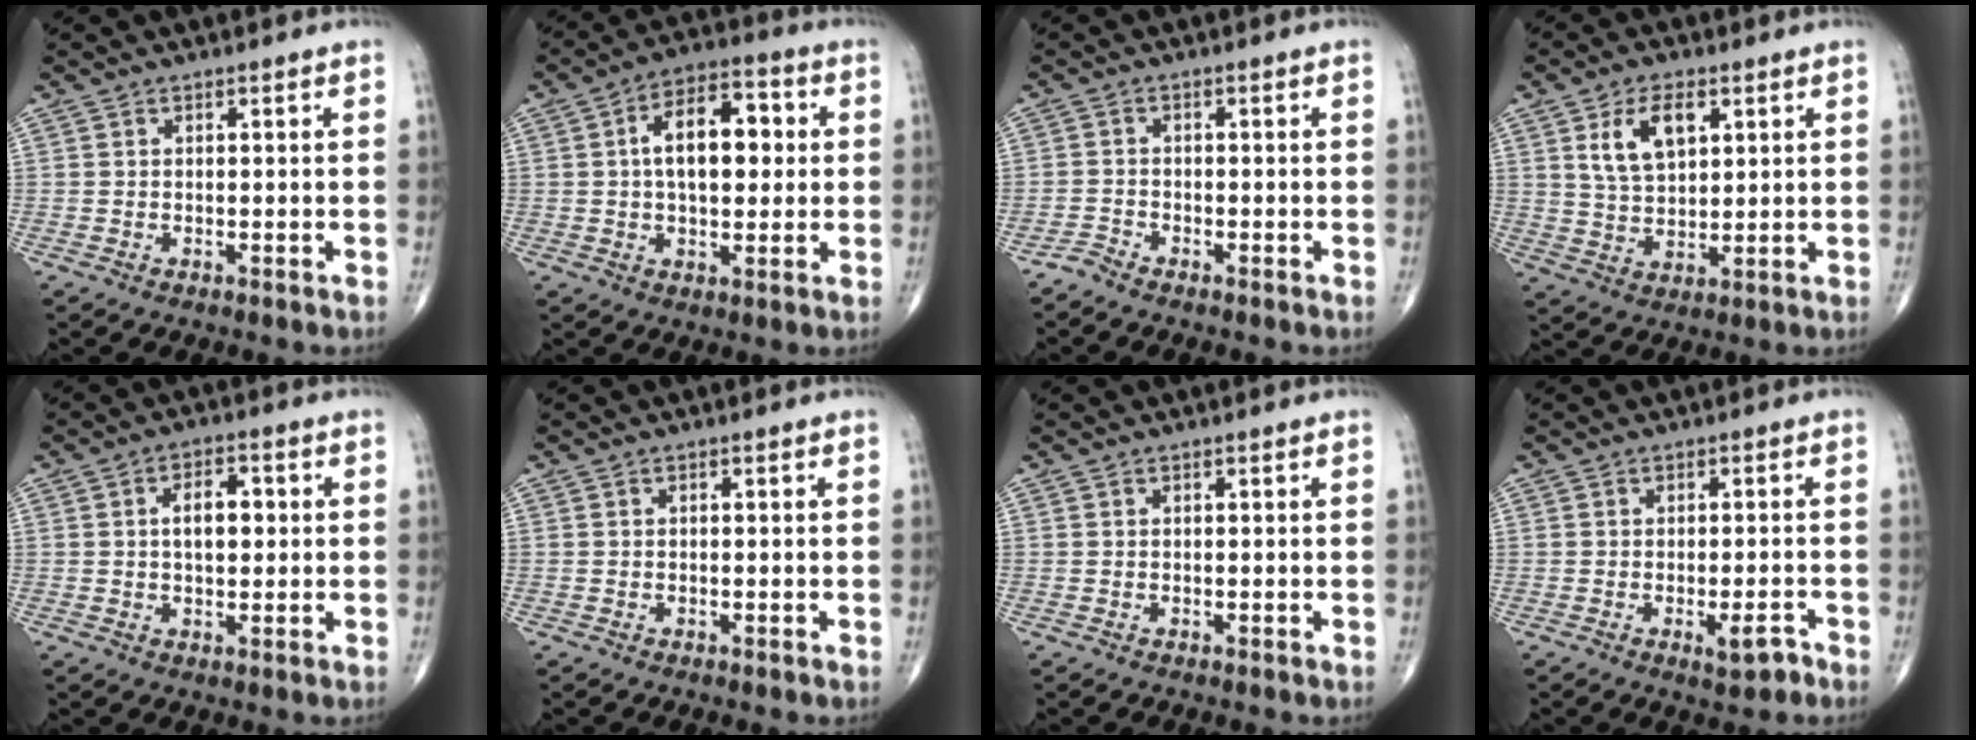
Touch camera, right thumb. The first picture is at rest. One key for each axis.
{"total": 12.7, "fx": 1.5, "fy": 7.1, "fz": 10.5, "tx": -0.141, "ty": 0.022, "tz": 0.017}
{"total": 1.7, "fx": -1.7, "fy": 0.3, "fz": 0.2, "tx": -0.006, "ty": 0.000, "tz": -0.037}
{"total": 9.1, "fx": 3.6, "fy": 5.0, "fz": 6.6, "tx": -0.107, "ty": -0.012, "tz": 0.072}
{"total": 6.1, "fx": 0.7, "fy": 3.4, "fz": 5.0, "tx": -0.065, "ty": 0.009, "tz": 0.007}
{"total": 0.0}
{"total": 0.0}
{"total": 3.6, "fx": -1.9, "fy": 1.2, "fz": 2.9, "tx": -0.037, "ty": 0.005, "tz": -0.024}